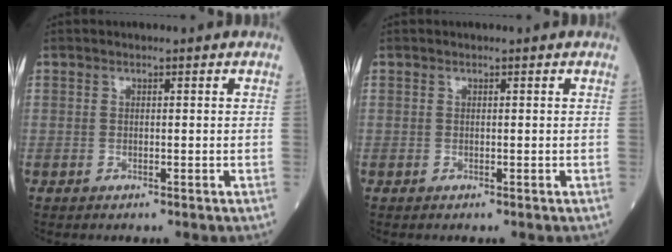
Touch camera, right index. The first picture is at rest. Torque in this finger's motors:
{"motor_torque": [0.00, 0.00, 0.00, 0.01]}